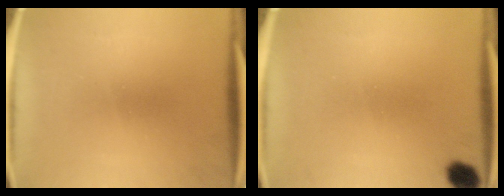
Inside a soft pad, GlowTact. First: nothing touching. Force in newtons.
{"total": 4.4}